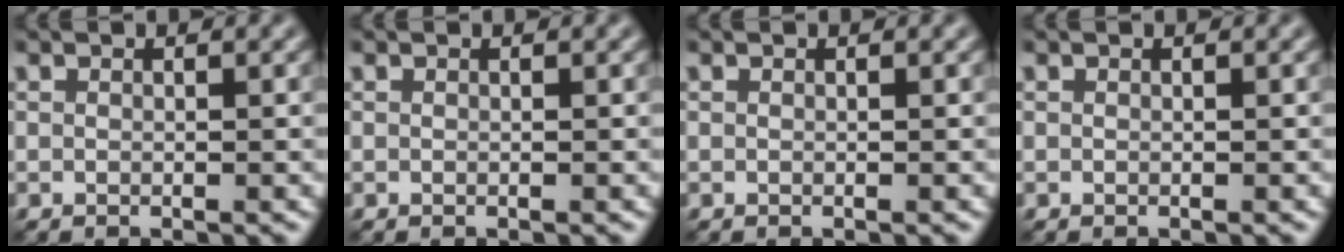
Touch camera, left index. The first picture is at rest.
{"total": 0.0}
{"total": 0.0}
{"total": 0.0}